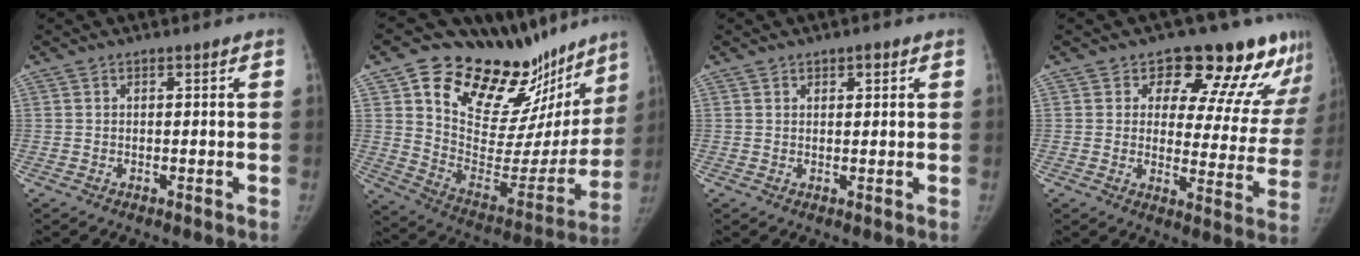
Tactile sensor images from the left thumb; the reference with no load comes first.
{"total": 29.4, "force": [20.4, 14.1, 15.8], "torque": [-0.193, -0.089, 0.312]}
{"total": 1.7, "force": [1.0, 0.9, 1.0], "torque": [-0.006, -0.003, 0.014]}
{"total": 16.2, "force": [11.9, 7.5, 7.9], "torque": [-0.029, -0.077, 0.133]}